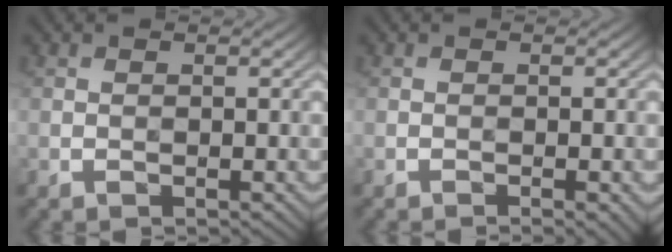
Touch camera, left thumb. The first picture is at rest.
{"total": 1.4, "force": [-0.7, 0.2, 1.2], "torque": [-0.013, 0.002, -0.011]}